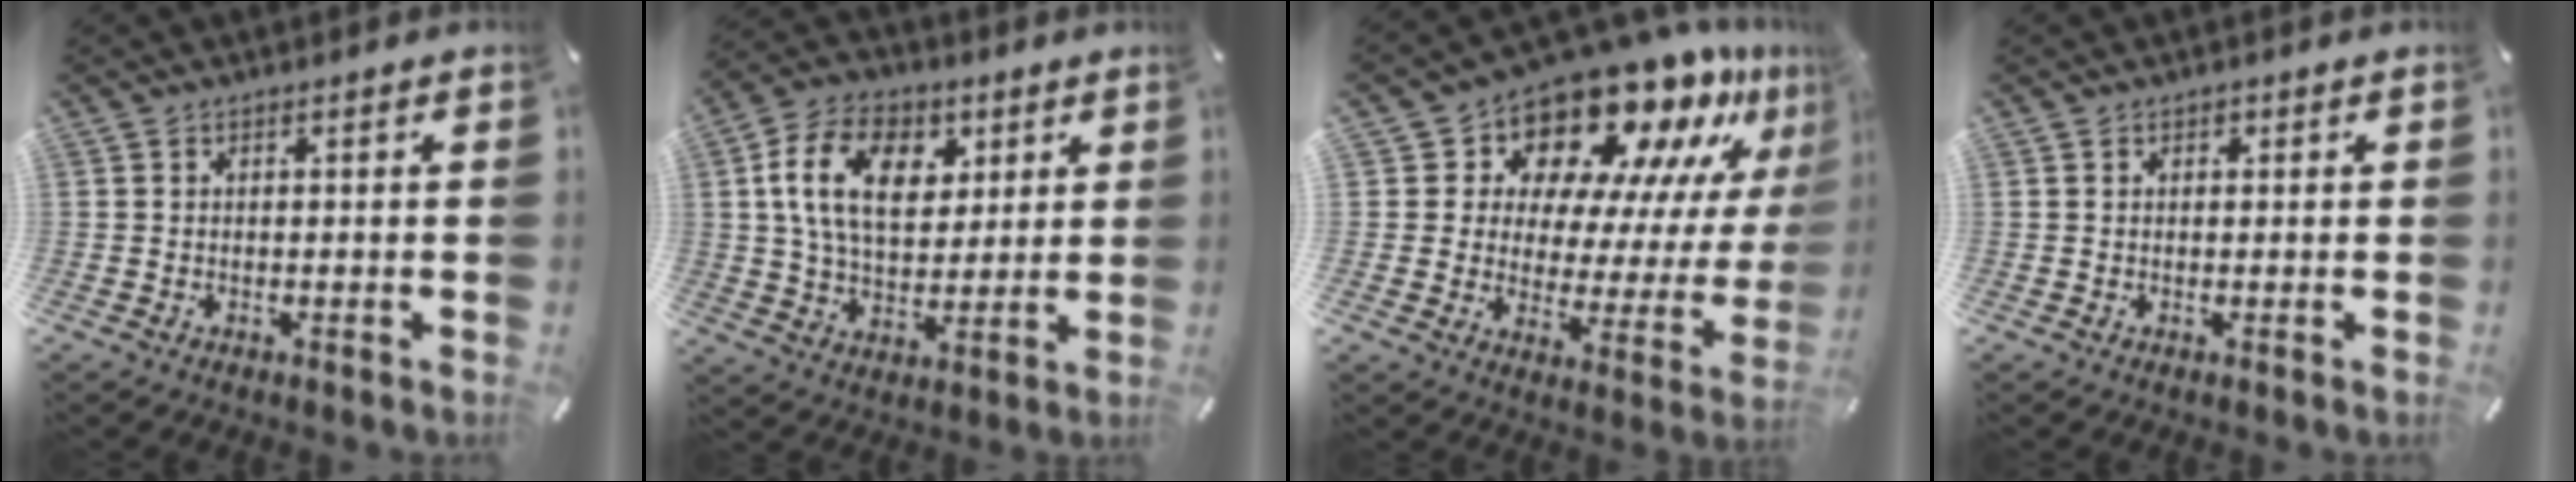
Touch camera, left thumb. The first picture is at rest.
{"total": 15.2, "force": [4.6, 10.5, 10.1], "torque": [-0.188, 0.013, 0.083]}
{"total": 15.3, "force": [13.6, 5.8, 4.0], "torque": [-0.070, -0.139, 0.225]}
{"total": 0.7, "force": [0.2, 0.7, 0.2], "torque": [-0.003, 0.004, 0.004]}